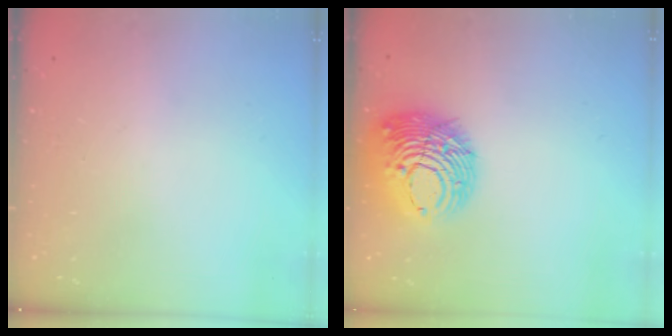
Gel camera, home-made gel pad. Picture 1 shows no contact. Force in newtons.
{"total": 14.8, "press": 14.7, "slide": 1.6}